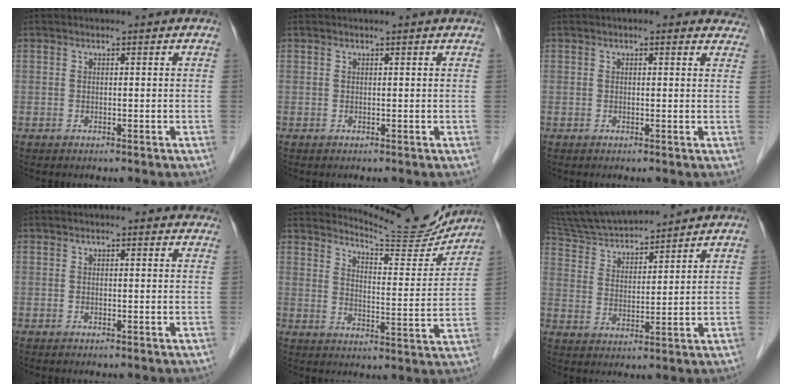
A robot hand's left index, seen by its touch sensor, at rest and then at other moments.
{"total": 1.5, "force": [1.4, 0.0, 0.5], "torque": [-0.010, 0.009, 0.013]}
{"total": 4.9, "force": [4.1, 1.9, 2.0], "torque": [-0.005, 0.009, 0.029]}
{"total": 2.0, "force": [1.4, 1.0, 0.9], "torque": [-0.002, 0.010, 0.005]}
{"total": 12.1, "force": [12.0, 0.5, 1.4], "torque": [-0.025, -0.043, 0.156]}
{"total": 12.6, "force": [11.8, 1.5, 4.1], "torque": [-0.078, 0.018, 0.214]}